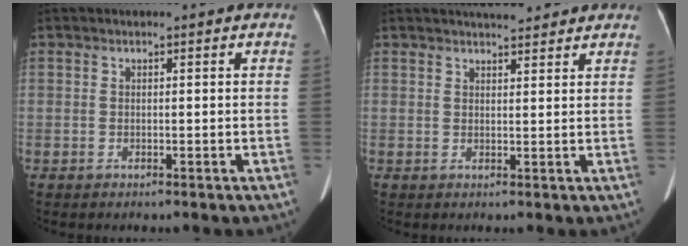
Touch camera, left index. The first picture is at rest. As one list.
[{"total": 7.0, "force": [6.1, 1.6, 2.9], "torque": [-0.040, 0.019, 0.082]}]